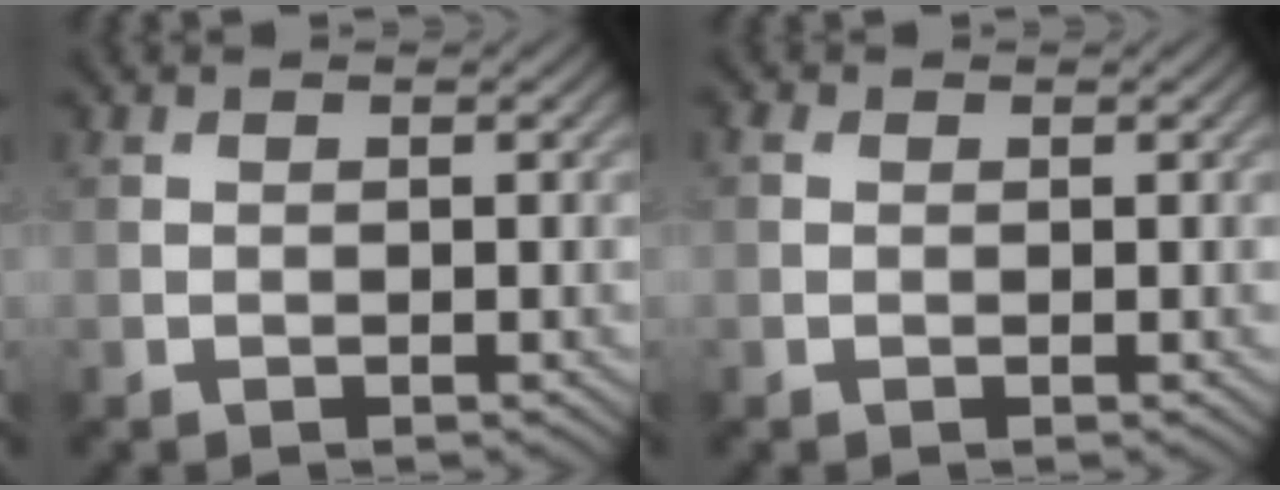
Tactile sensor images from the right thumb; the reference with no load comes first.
{"total": 0.8, "force": [0.3, 0.6, 0.3], "torque": [-0.006, 0.001, 0.003]}